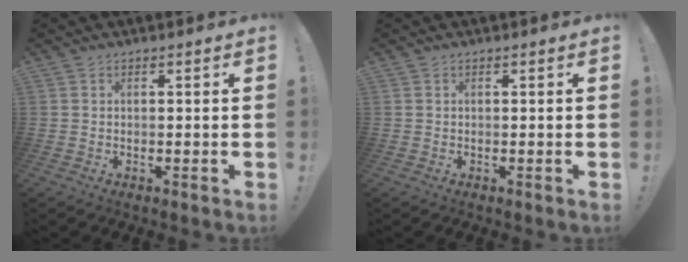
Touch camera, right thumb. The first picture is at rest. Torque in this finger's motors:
{"motor_torque": [-0.19, -0.02, -0.13, 0.13, 0.05]}